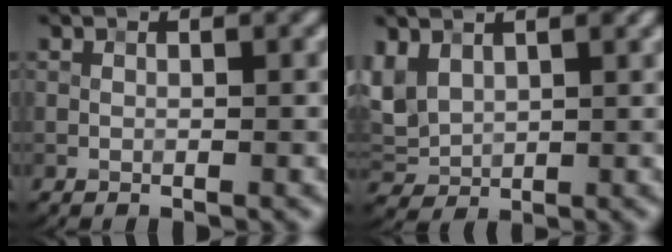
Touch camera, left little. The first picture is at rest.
{"total": 3.9, "force": [1.9, 2.7, 2.2], "torque": [-0.058, 0.005, 0.039]}